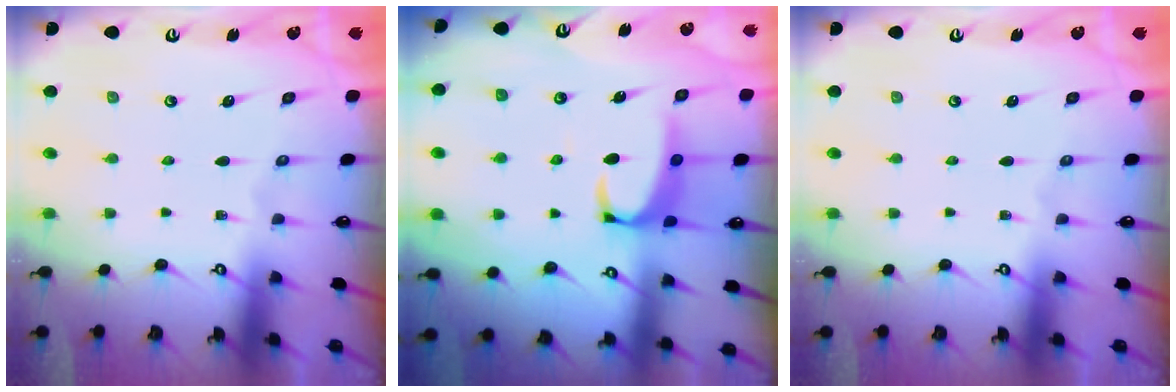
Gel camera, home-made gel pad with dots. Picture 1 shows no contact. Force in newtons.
{"total": 3.5, "press": 3.4, "slide": 0.8}
{"total": 0.0}